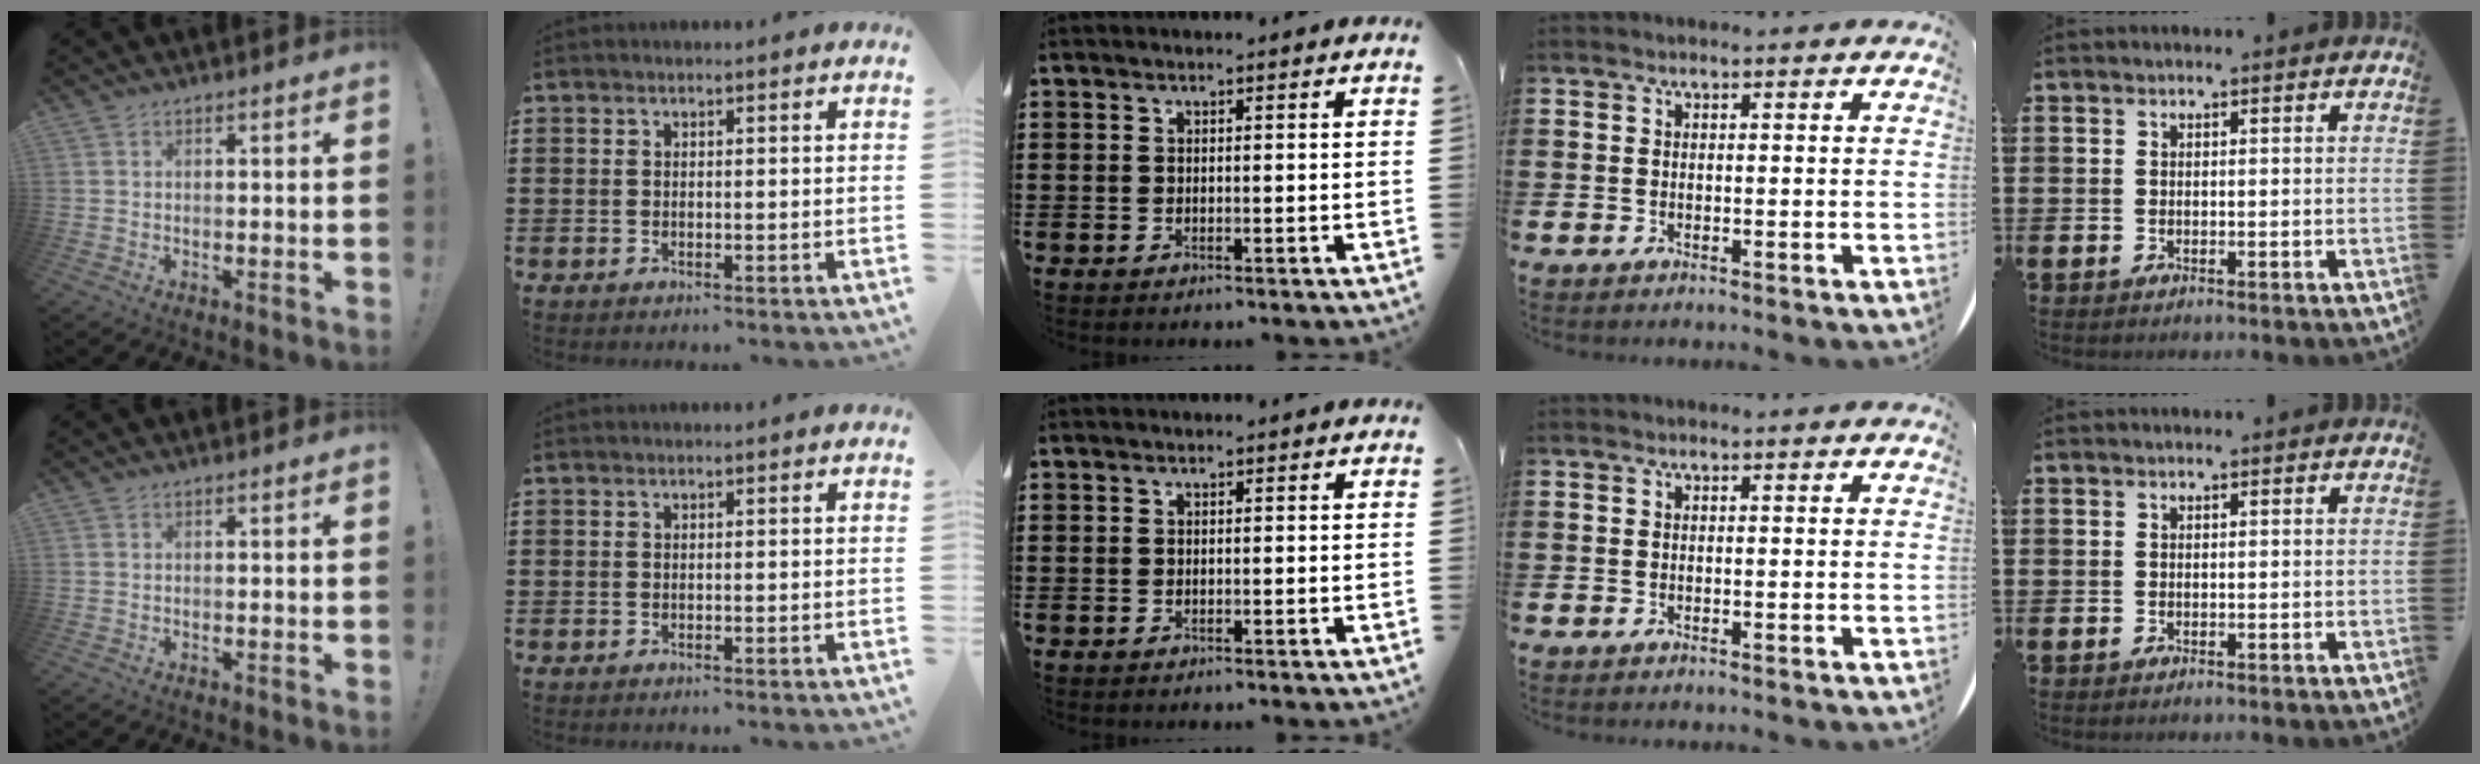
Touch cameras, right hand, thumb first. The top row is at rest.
{}